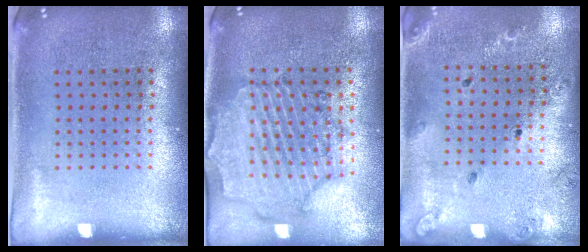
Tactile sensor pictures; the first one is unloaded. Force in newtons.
{"total": 1.6, "press": 1.6, "slide": 0.3}
{"total": 1.3, "press": 1.3, "slide": 0.2}